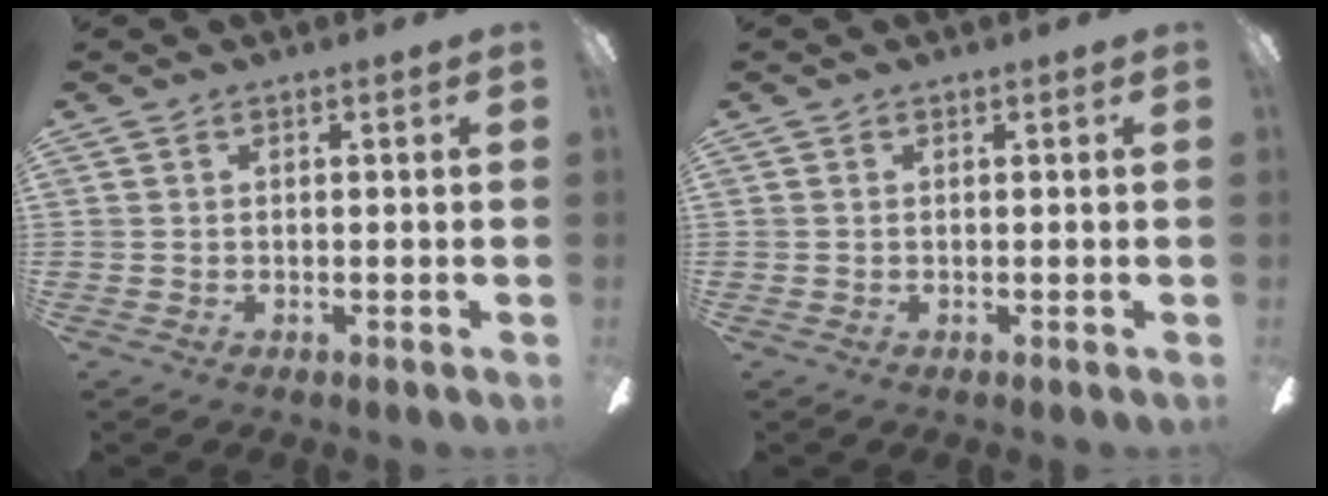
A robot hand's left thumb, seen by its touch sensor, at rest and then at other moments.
{"total": 0.0}